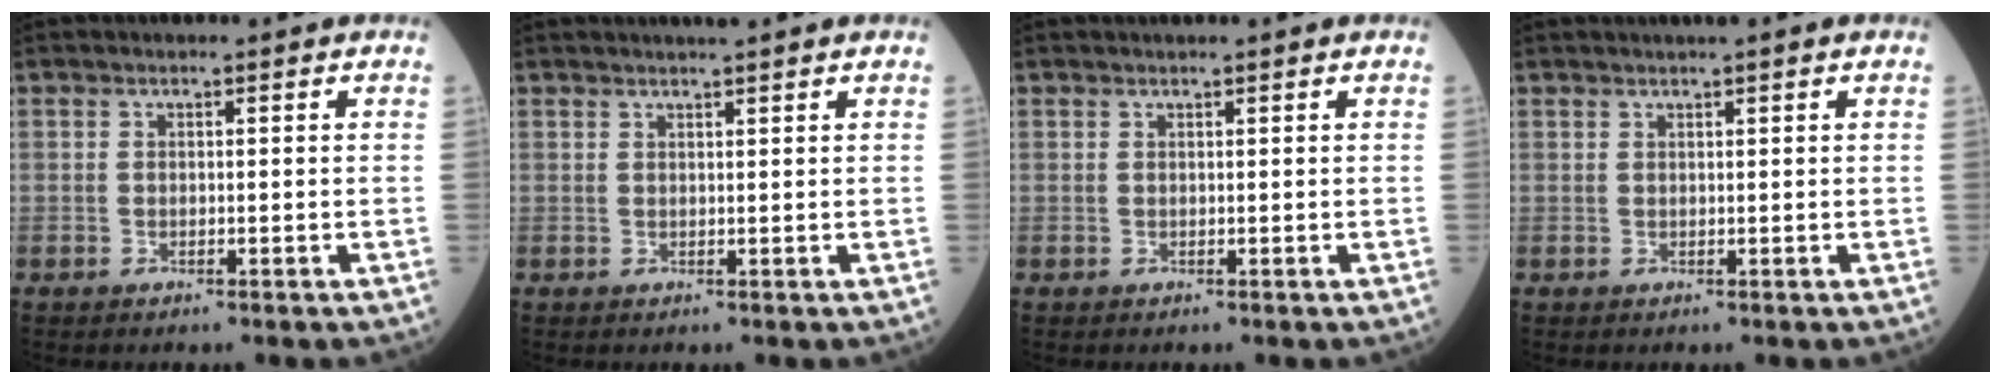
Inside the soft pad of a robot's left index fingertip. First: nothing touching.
{"total": 2.9, "force": [2.5, -0.1, 1.4], "torque": [-0.016, 0.018, 0.038]}
{"total": 1.4, "force": [1.2, -0.1, 0.7], "torque": [-0.005, 0.016, 0.023]}
{"total": 2.3, "force": [1.7, 0.0, 1.5], "torque": [-0.016, 0.020, 0.026]}